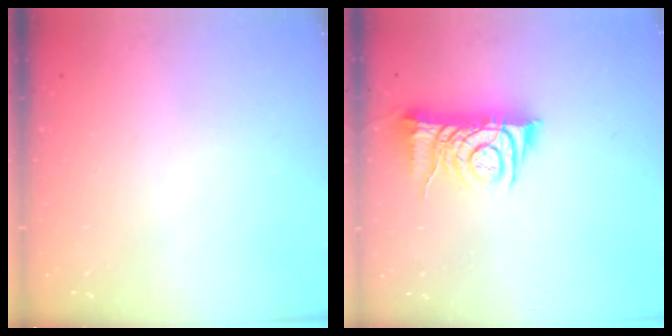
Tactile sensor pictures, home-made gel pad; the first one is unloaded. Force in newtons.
{"total": 8.8, "press": 8.8, "slide": 0.6}